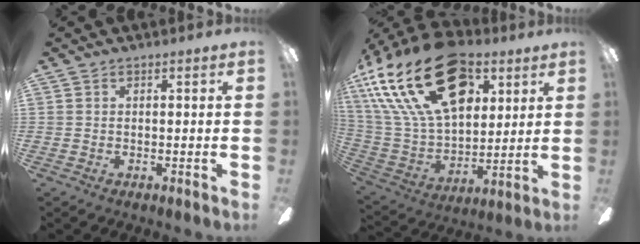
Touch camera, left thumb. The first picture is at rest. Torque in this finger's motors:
{"motor_torque": [2.06, 2.95, 1.43, -1.34, 0.90]}